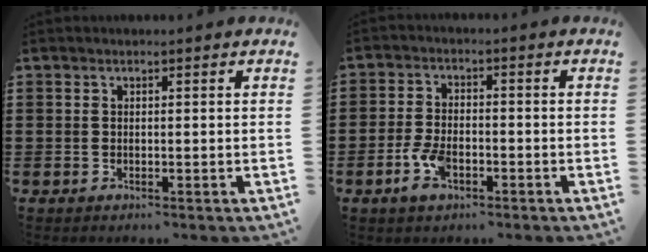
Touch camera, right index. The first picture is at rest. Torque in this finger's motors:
{"motor_torque": [0.12, -0.02, 0.15, 0.07]}